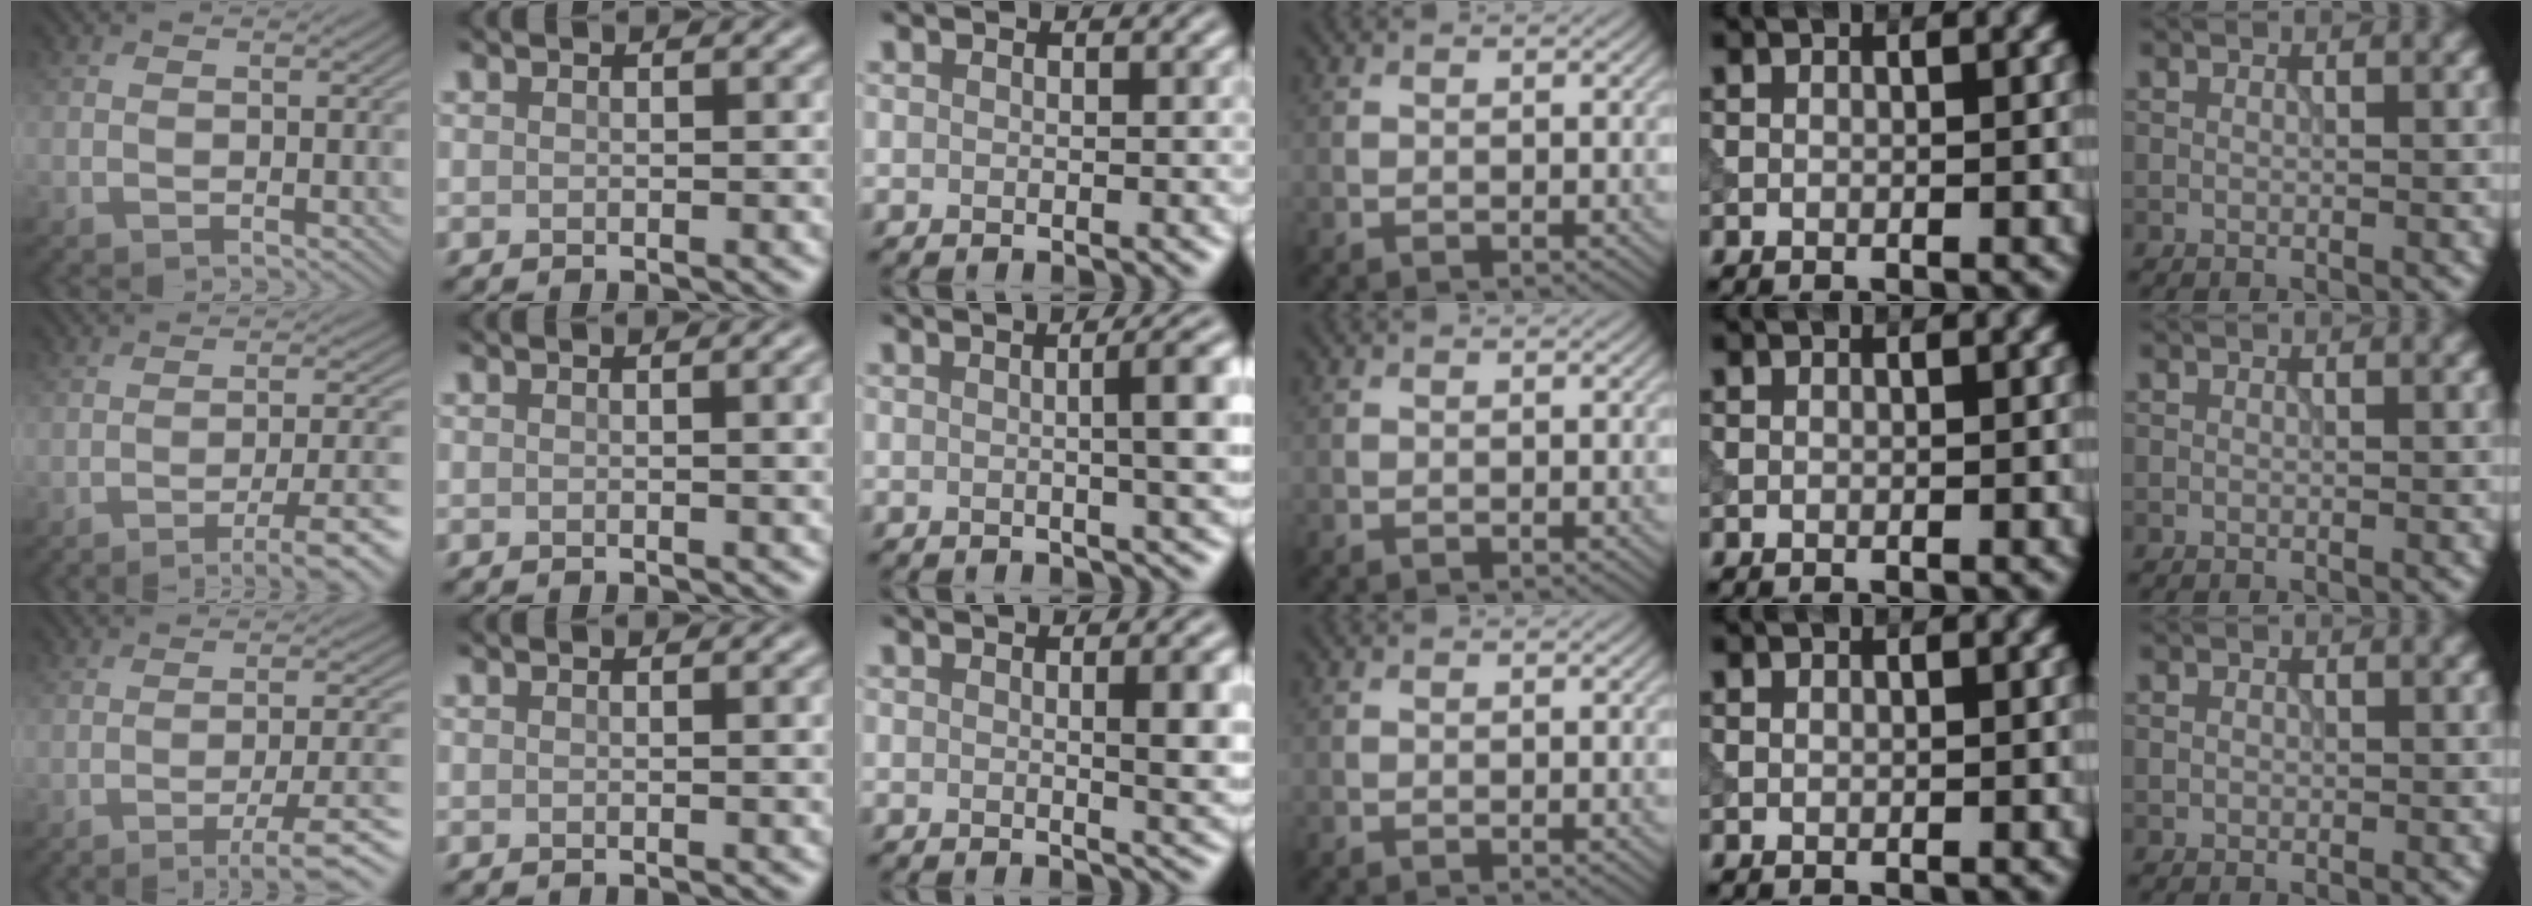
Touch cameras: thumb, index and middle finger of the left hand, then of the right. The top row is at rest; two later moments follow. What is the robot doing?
{"motion": "dispense", "object": "syringe"}